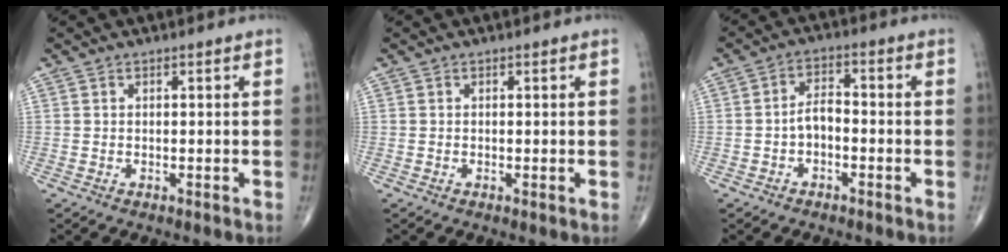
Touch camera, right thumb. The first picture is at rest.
{"total": 0.0}
{"total": 4.2, "force": [-1.3, 2.6, 3.1], "torque": [-0.047, 0.023, -0.031]}